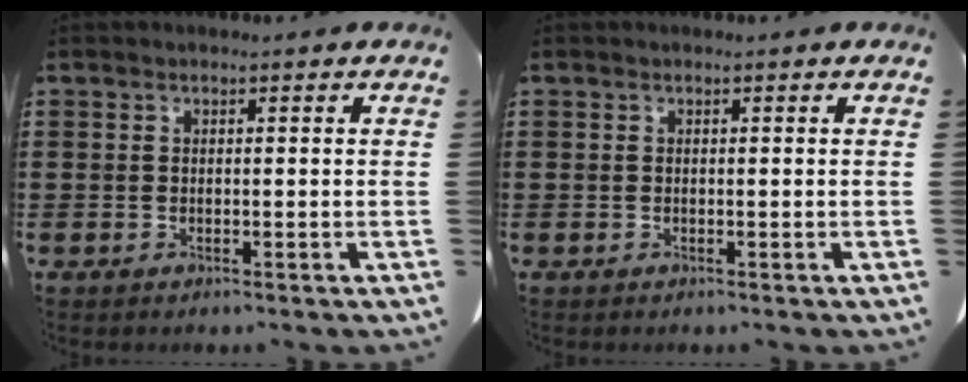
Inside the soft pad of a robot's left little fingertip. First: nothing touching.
{"total": 0.0}